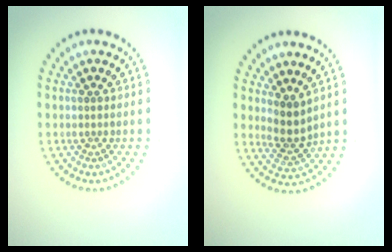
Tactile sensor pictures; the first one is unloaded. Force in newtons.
{"total": 2.6, "press": 2.0, "slide": 1.6}